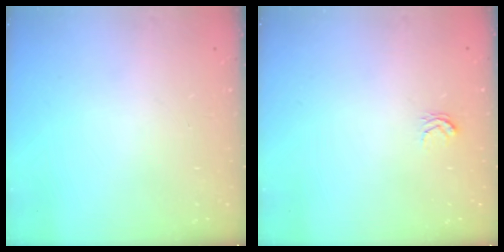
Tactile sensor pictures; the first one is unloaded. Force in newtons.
{"total": 2.6, "press": 2.6, "slide": 0.3}